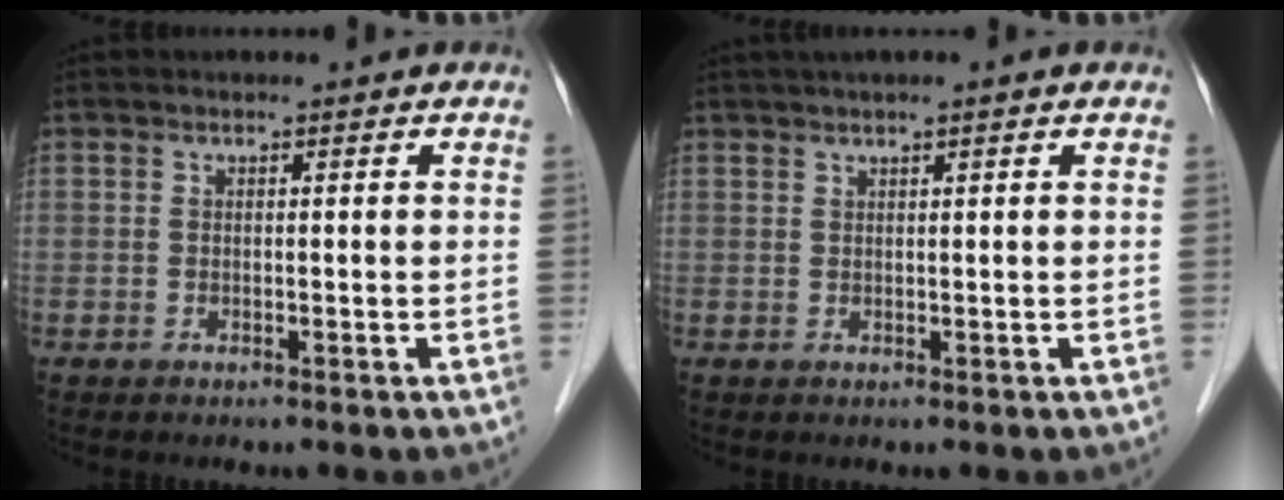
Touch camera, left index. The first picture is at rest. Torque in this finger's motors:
{"motor_torque": [0.19, -0.74, 0.76, 0.18]}